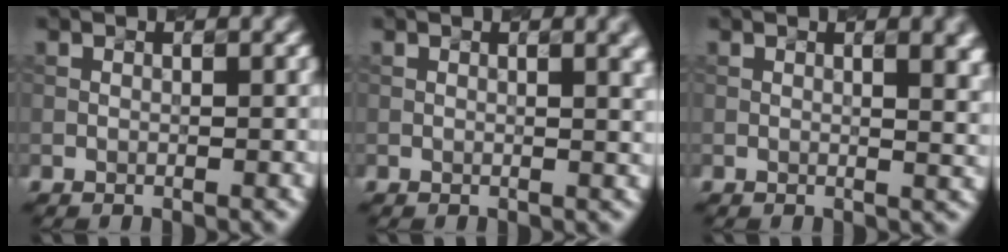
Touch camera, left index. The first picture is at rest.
{"total": 3.5, "force": [1.2, 1.4, 3.0], "torque": [-0.019, 0.010, 0.011]}
{"total": 5.9, "force": [1.8, 2.7, 4.9], "torque": [-0.021, 0.017, 0.024]}